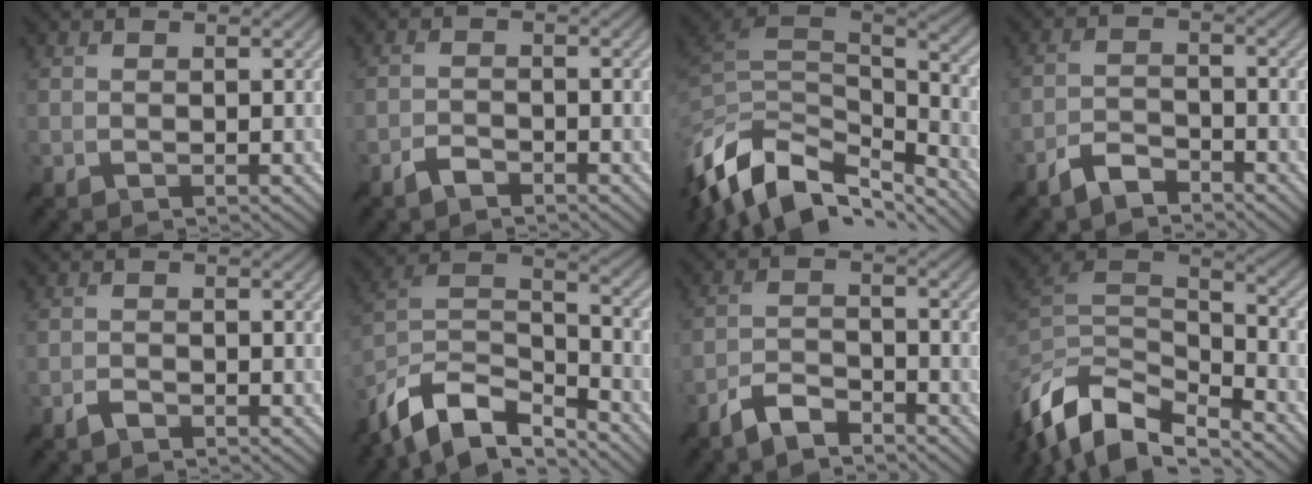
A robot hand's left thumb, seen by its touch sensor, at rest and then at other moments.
{"total": 2.0, "force": [-1.8, 0.7, 0.8], "torque": [-0.015, 0.002, -0.039]}
{"total": 14.7, "force": [-7.8, 7.8, 9.8], "torque": [-0.259, -0.036, -0.125]}
{"total": 3.8, "force": [-3.2, 1.2, 1.7], "torque": [-0.034, 0.001, -0.074]}
{"total": 1.4, "force": [-1.2, 0.4, 0.5], "torque": [-0.011, 0.001, -0.028]}
{"total": 13.2, "force": [-10.2, 5.2, 6.7], "torque": [-0.160, 0.003, -0.186]}
{"total": 4.5, "force": [-3.8, 1.2, 2.0], "torque": [-0.043, 0.001, -0.085]}
{"total": 14.5, "force": [-9.8, 6.6, 8.5], "torque": [-0.230, -0.017, -0.167]}